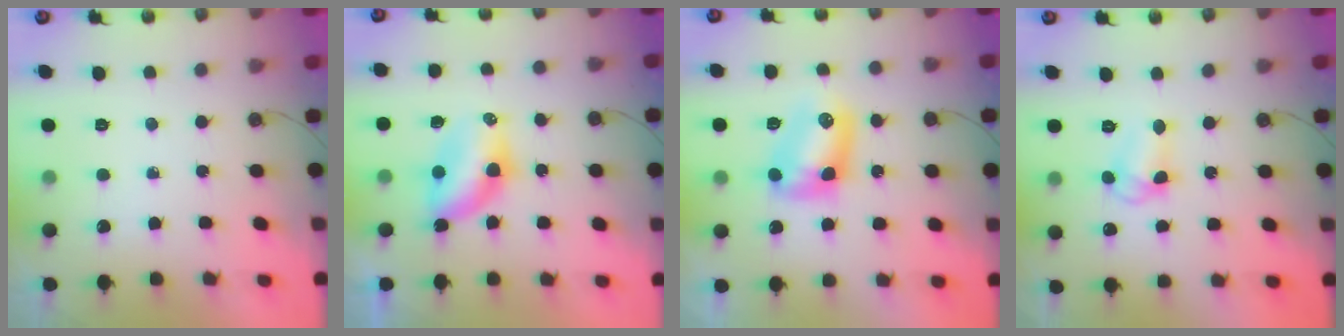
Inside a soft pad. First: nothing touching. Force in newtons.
{"total": 6.3, "press": 6.3, "slide": 0.3}
{"total": 8.7, "press": 8.7, "slide": 0.3}
{"total": 7.4, "press": 7.3, "slide": 0.6}